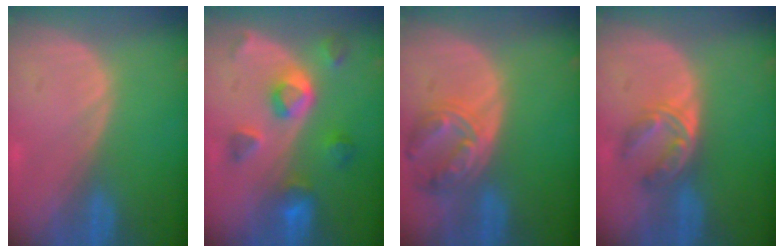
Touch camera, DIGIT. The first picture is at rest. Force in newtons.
{"total": 7.7, "press": 6.8, "slide": 3.5}
{"total": 7.9, "press": 6.9, "slide": 3.9}
{"total": 5.9, "press": 5.0, "slide": 3.2}